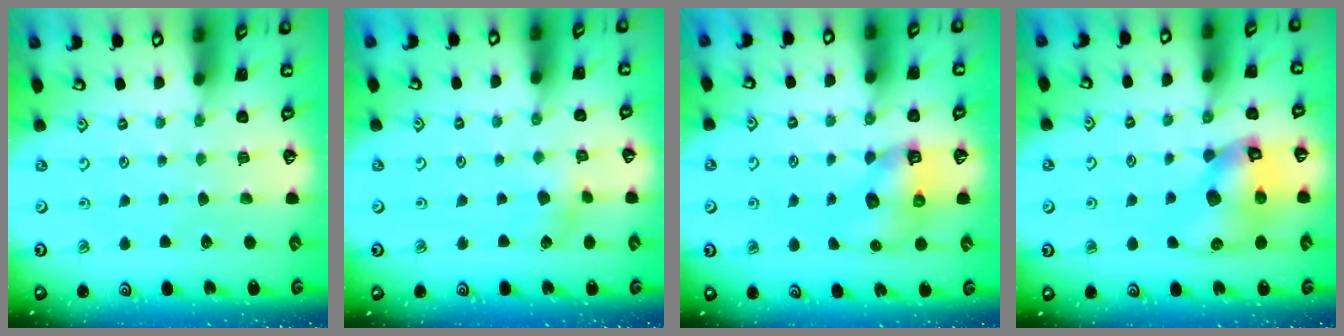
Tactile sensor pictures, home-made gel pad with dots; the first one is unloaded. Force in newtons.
{"total": 3.6, "press": 3.6, "slide": 0.4}
{"total": 7.3, "press": 7.2, "slide": 1.0}
{"total": 12.8, "press": 12.7, "slide": 1.8}